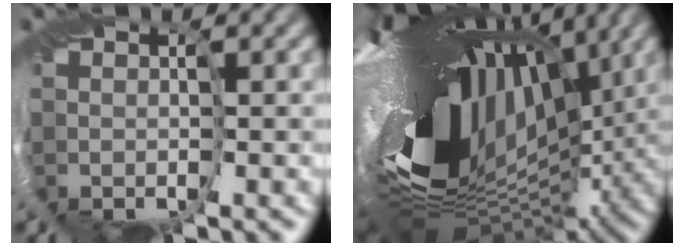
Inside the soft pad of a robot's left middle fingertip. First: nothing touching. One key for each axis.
{"total": 16.9, "fx": 1.6, "fy": 9.1, "fz": 14.1, "tx": -0.228, "ty": -0.044, "tz": 0.040}